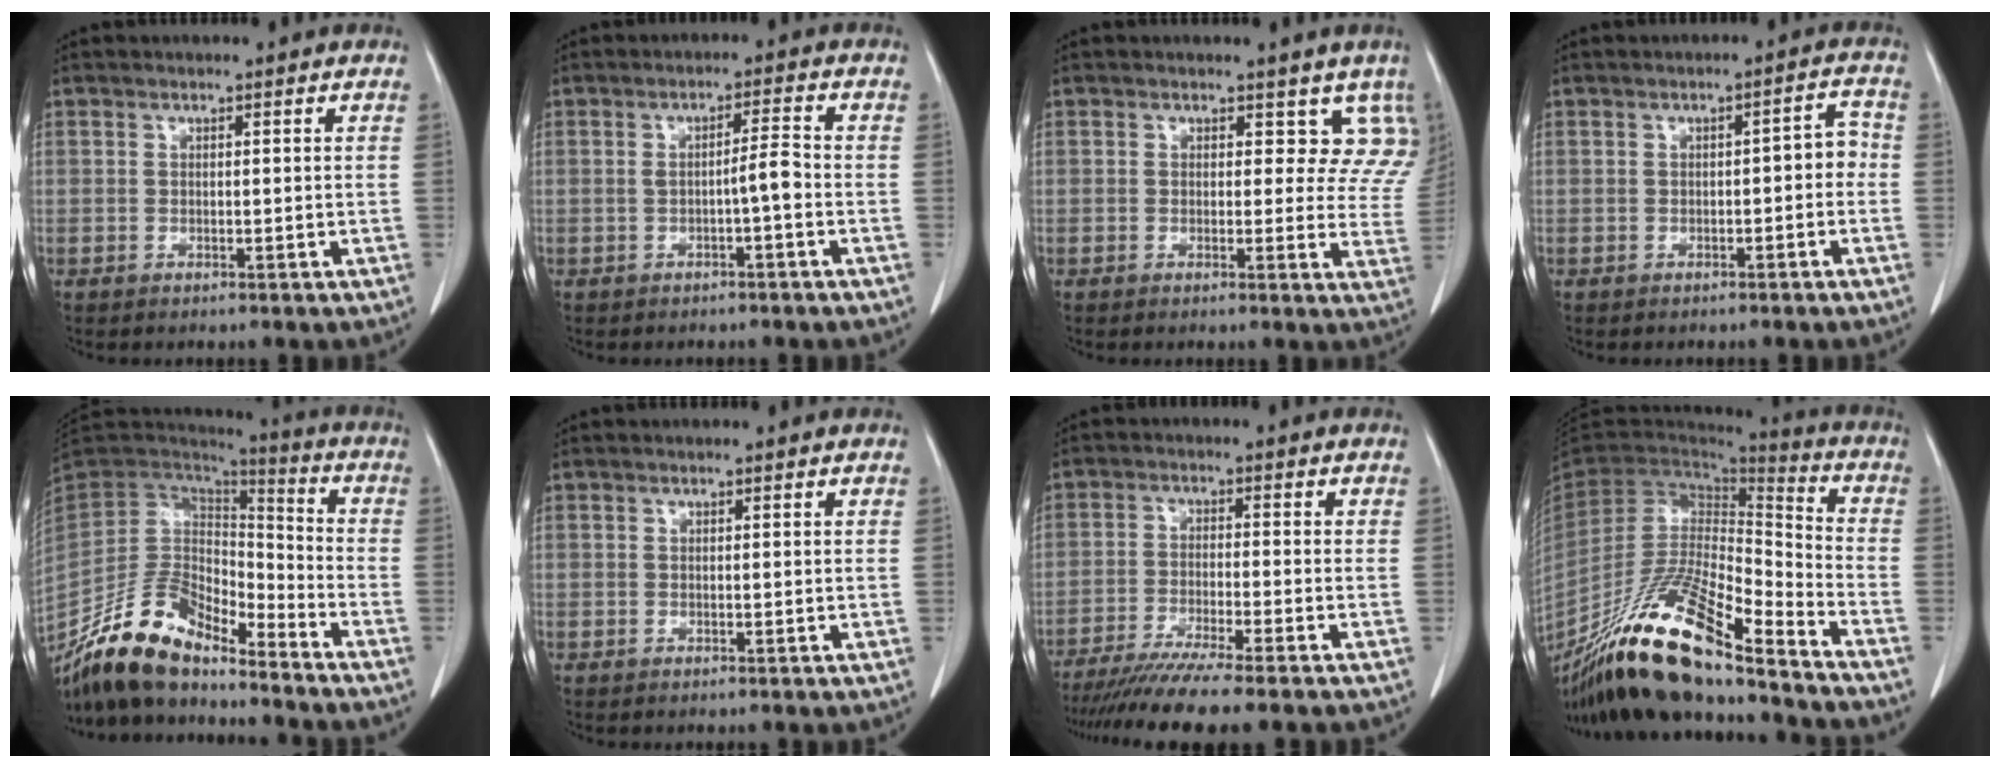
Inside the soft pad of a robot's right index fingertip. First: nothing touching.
{"total": 3.0, "force": [-0.8, 0.1, 2.9], "torque": [-0.042, 0.005, -0.013]}
{"total": 6.9, "force": [5.2, 3.9, 2.1], "torque": [0.012, -0.009, 0.034]}
{"total": 3.5, "force": [-0.7, 1.3, 3.2], "torque": [-0.038, 0.021, -0.008]}
{"total": 17.9, "force": [-14.7, 5.9, 8.5], "torque": [-0.160, 0.018, -0.270]}
{"total": 0.0}
{"total": 11.1, "force": [-9.3, -1.0, 5.9], "torque": [-0.075, -0.033, -0.149]}
{"total": 24.4, "force": [-18.6, 3.3, 15.5], "torque": [-0.290, -0.027, -0.336]}